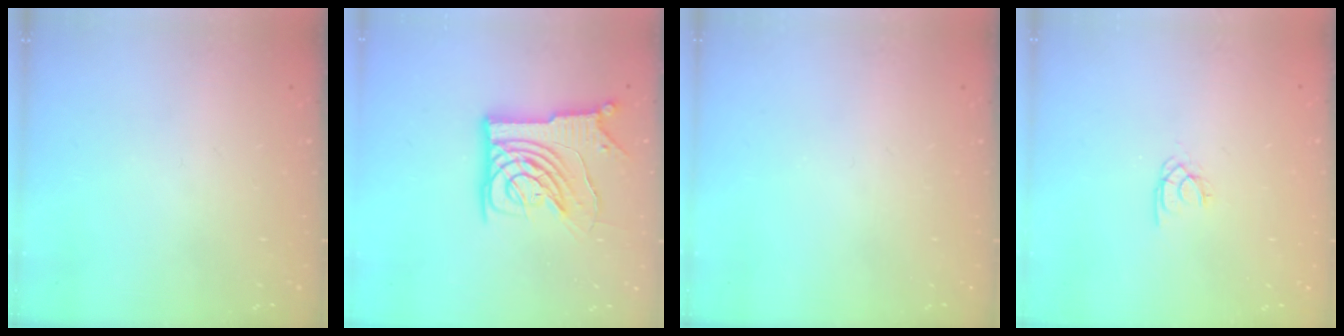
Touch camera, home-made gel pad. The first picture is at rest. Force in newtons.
{"total": 16.8, "press": 16.6, "slide": 2.0}
{"total": 0.0}
{"total": 1.7, "press": 1.7, "slide": 0.2}